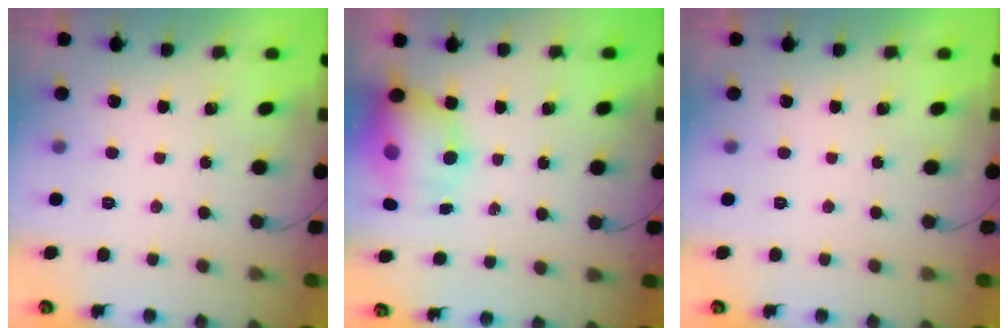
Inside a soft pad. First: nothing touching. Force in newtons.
{"total": 11.8, "press": 11.3, "slide": 3.2}
{"total": 0.0}